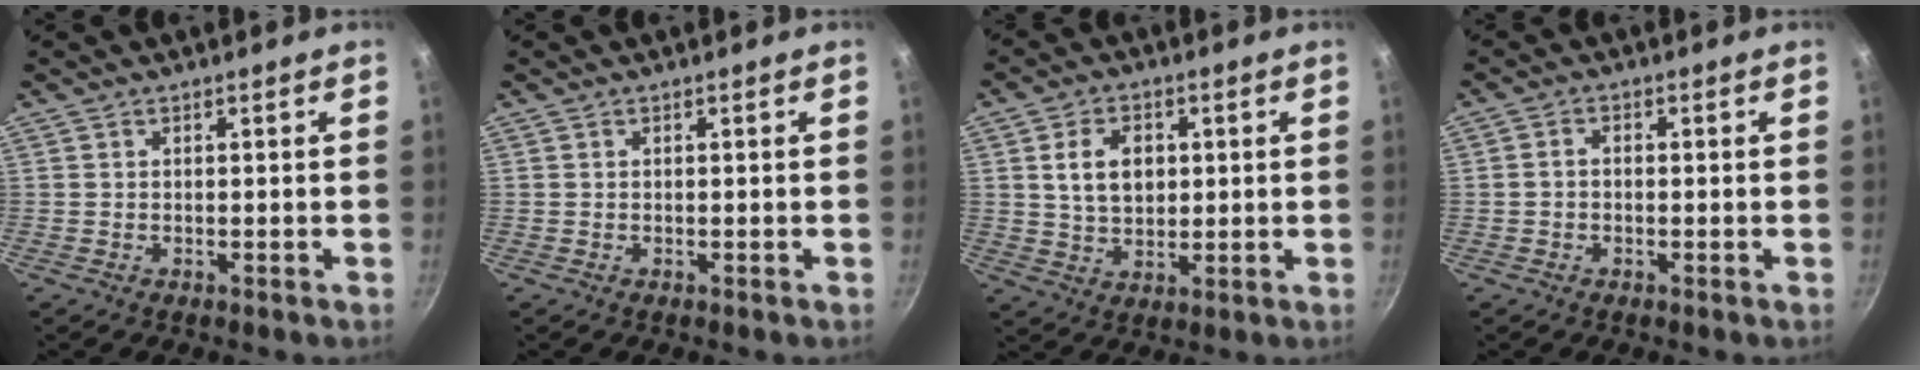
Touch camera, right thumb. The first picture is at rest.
{"total": 0.0}
{"total": 8.5, "force": [1.8, 6.0, 5.7], "torque": [-0.081, -0.005, 0.033]}
{"total": 1.9, "force": [-0.3, 1.4, 1.2], "torque": [-0.021, 0.011, -0.008]}